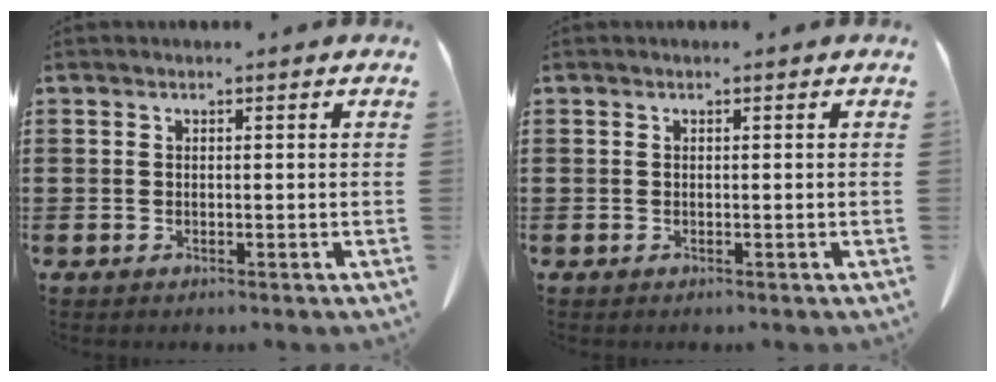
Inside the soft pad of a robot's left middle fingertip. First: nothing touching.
{"total": 0.0}